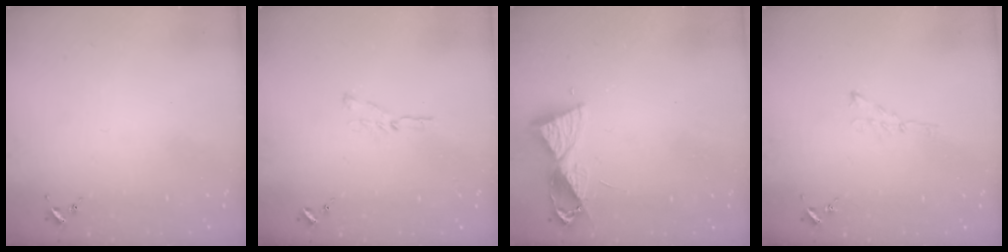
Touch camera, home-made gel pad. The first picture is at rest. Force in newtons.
{"total": 3.6, "press": 3.6, "slide": 0.3}
{"total": 8.2, "press": 8.2, "slide": 0.8}
{"total": 4.5, "press": 4.5, "slide": 0.5}